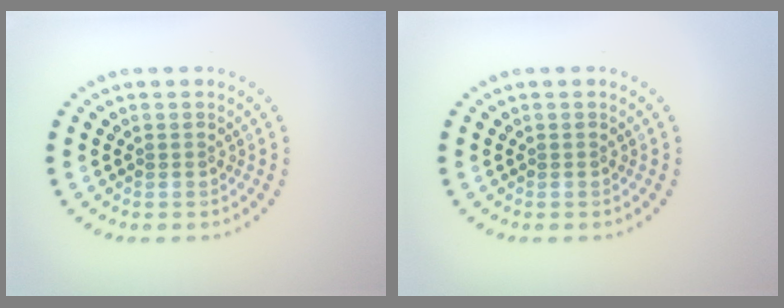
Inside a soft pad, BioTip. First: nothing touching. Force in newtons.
{"total": 0.0}